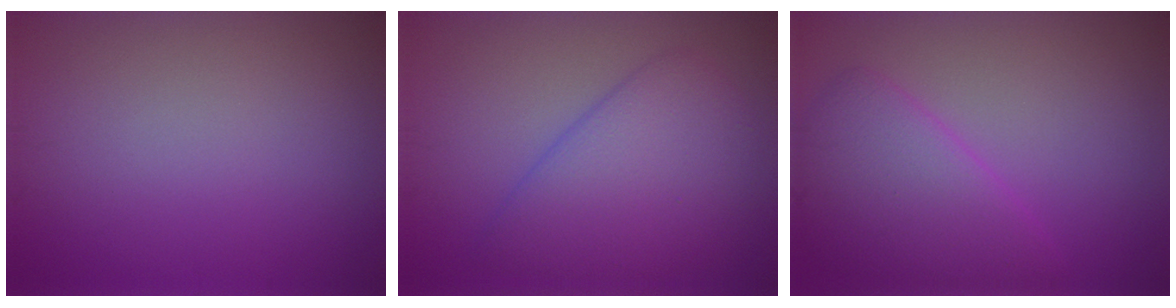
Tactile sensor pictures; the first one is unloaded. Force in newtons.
{"total": 5.9, "press": 5.9, "slide": 0.4}
{"total": 5.1, "press": 5.1, "slide": 0.2}